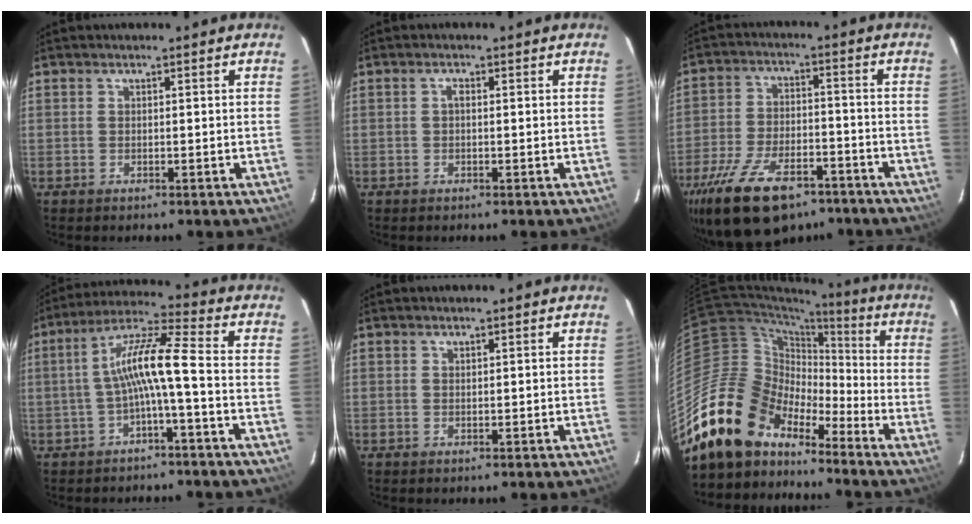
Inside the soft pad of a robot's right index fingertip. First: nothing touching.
{"total": 0.8, "force": [0.0, 0.4, 0.7], "torque": [-0.013, 0.005, -0.002]}
{"total": 18.6, "force": [-12.6, 8.8, 10.6], "torque": [-0.230, -0.025, -0.208]}
{"total": 8.8, "force": [-2.2, 0.2, 8.5], "torque": [-0.182, 0.021, -0.040]}
{"total": 0.0}
{"total": 18.2, "force": [-14.3, 9.4, 6.1], "torque": [-0.124, 0.022, -0.256]}